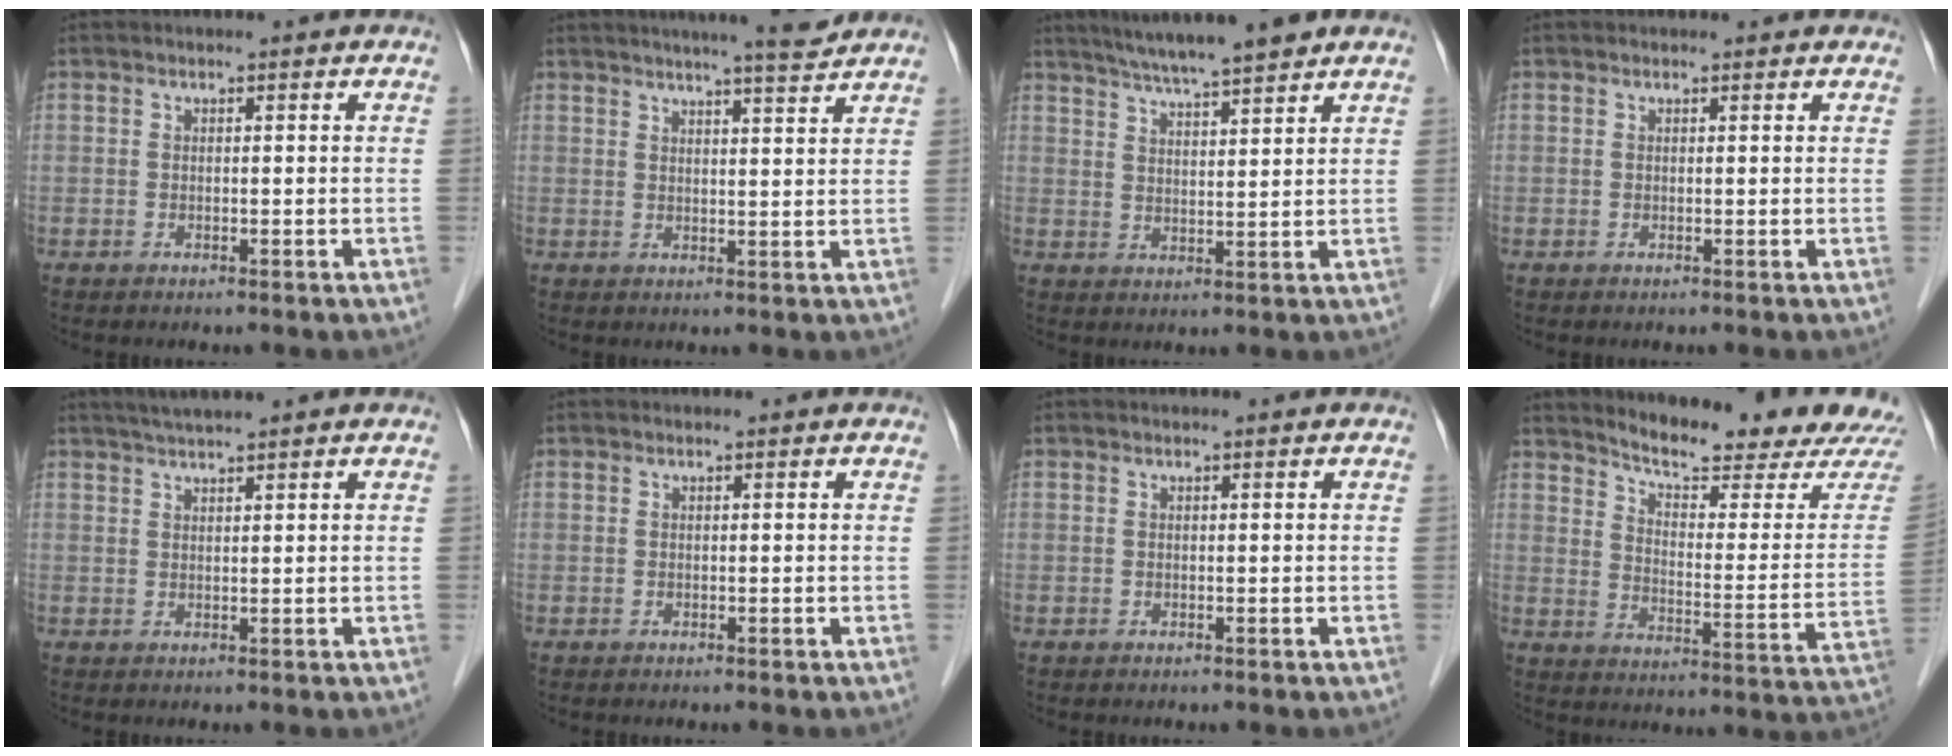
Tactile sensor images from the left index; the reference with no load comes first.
{"total": 8.0, "force": [7.1, -0.4, 3.6], "torque": [-0.058, 0.003, 0.090]}
{"total": 10.0, "force": [8.5, 0.1, 5.3], "torque": [-0.088, 0.019, 0.127]}
{"total": 1.3, "force": [1.2, 0.4, 0.2], "torque": [-0.012, 0.006, 0.010]}
{"total": 4.4, "force": [3.7, -0.3, 2.3], "torque": [-0.037, 0.026, 0.066]}
{"total": 0.0}
{"total": 0.0}
{"total": 17.6, "force": [16.7, 0.1, 5.5], "torque": [-0.087, -0.084, 0.215]}